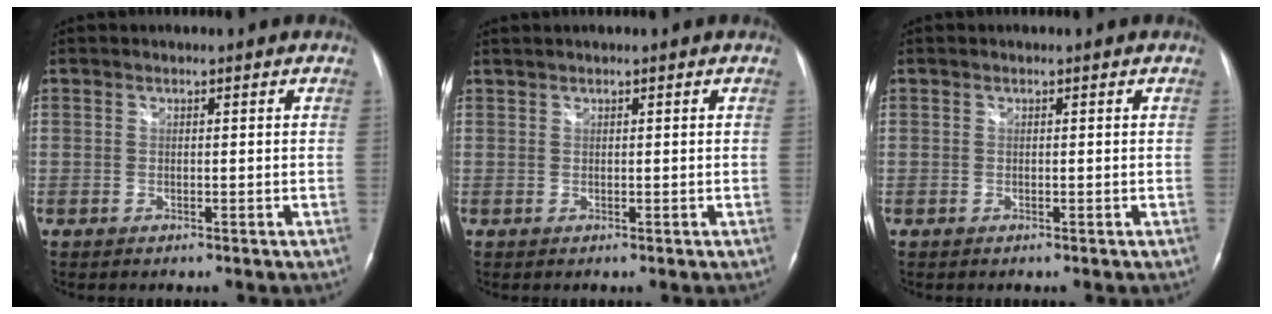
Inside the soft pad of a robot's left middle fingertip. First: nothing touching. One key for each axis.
{"total": 0.7, "fx": 0.6, "fy": -0.1, "fz": 0.2, "tx": -0.008, "ty": 0.011, "tz": 0.019}
{"total": 0.0}